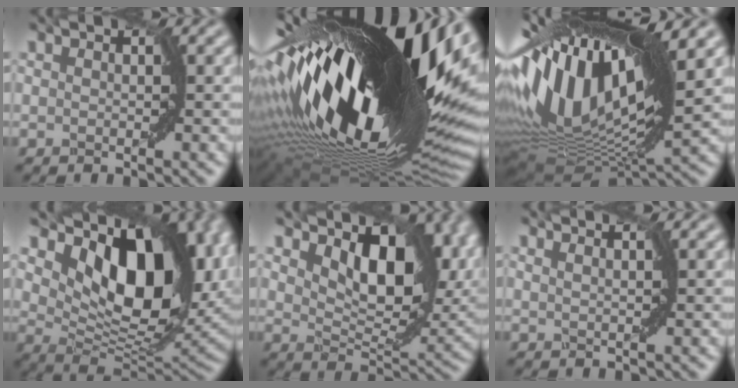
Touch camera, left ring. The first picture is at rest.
{"total": 21.6, "force": [2.6, 7.8, 20.0], "torque": [-0.348, -0.027, 0.041]}
{"total": 16.8, "force": [4.9, 6.8, 14.5], "torque": [-0.288, 0.026, 0.072]}
{"total": 13.9, "force": [4.9, 7.8, 10.4], "torque": [-0.146, -0.008, 0.097]}
{"total": 10.5, "force": [4.2, 5.4, 7.9], "torque": [-0.120, -0.005, 0.074]}
{"total": 2.5, "force": [1.8, 1.0, 1.5], "torque": [0.002, 0.005, -0.006]}